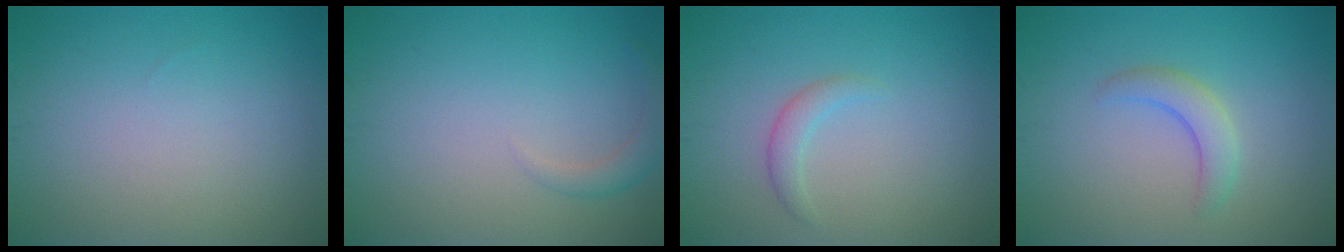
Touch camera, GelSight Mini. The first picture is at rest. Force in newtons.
{"total": 1.5, "press": 1.5, "slide": 0.1}
{"total": 1.4, "press": 1.4, "slide": 0.2}
{"total": 2.4, "press": 2.4, "slide": 0.3}